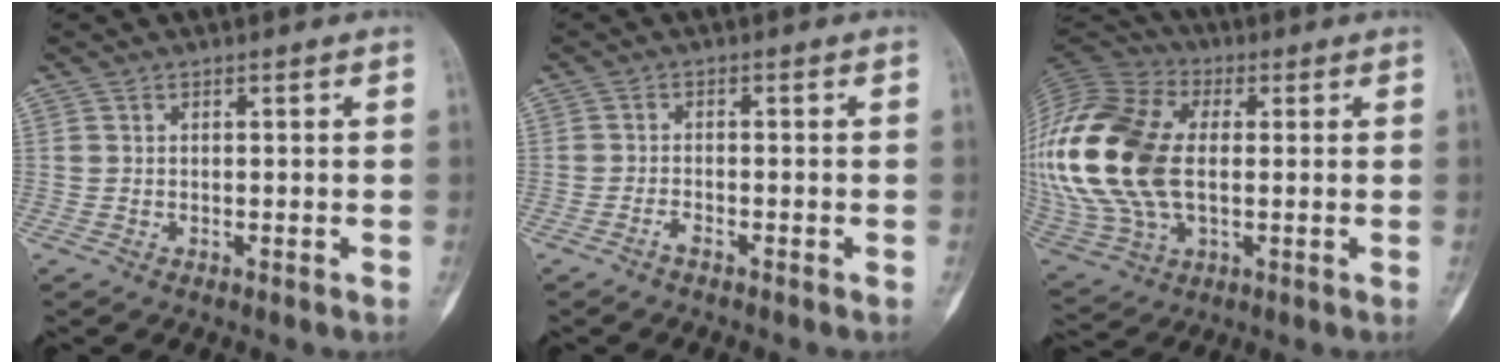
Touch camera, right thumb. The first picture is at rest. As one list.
[{"total": 1.5, "force": [-1.3, 0.3, 0.7], "torque": [-0.015, 0.007, -0.025]}, {"total": 25.3, "force": [0.8, 15.4, 20.1], "torque": [-0.468, 0.001, 0.016]}]